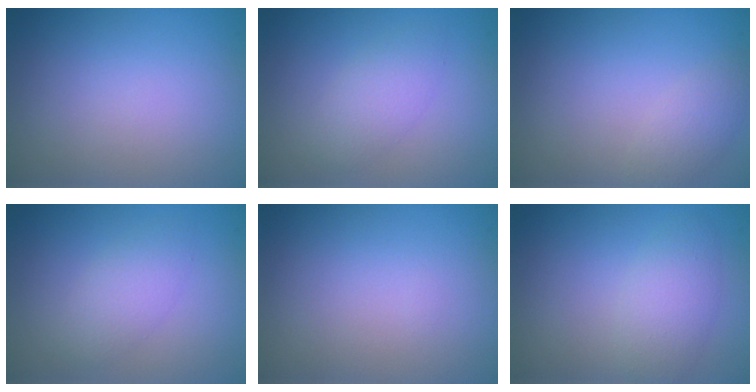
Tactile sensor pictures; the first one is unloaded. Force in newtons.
{"total": 2.4, "press": 2.4, "slide": 0.1}
{"total": 1.9, "press": 1.9, "slide": 0.2}
{"total": 2.4, "press": 2.4, "slide": 0.1}
{"total": 0.0}
{"total": 2.9, "press": 2.9, "slide": 0.1}